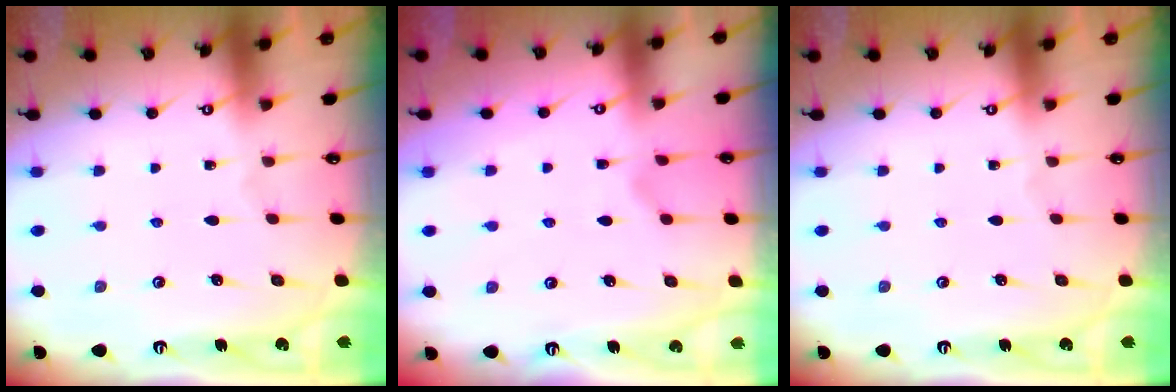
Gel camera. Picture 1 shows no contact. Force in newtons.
{"total": 0.7, "press": 0.4, "slide": 0.6}
{"total": 0.0}